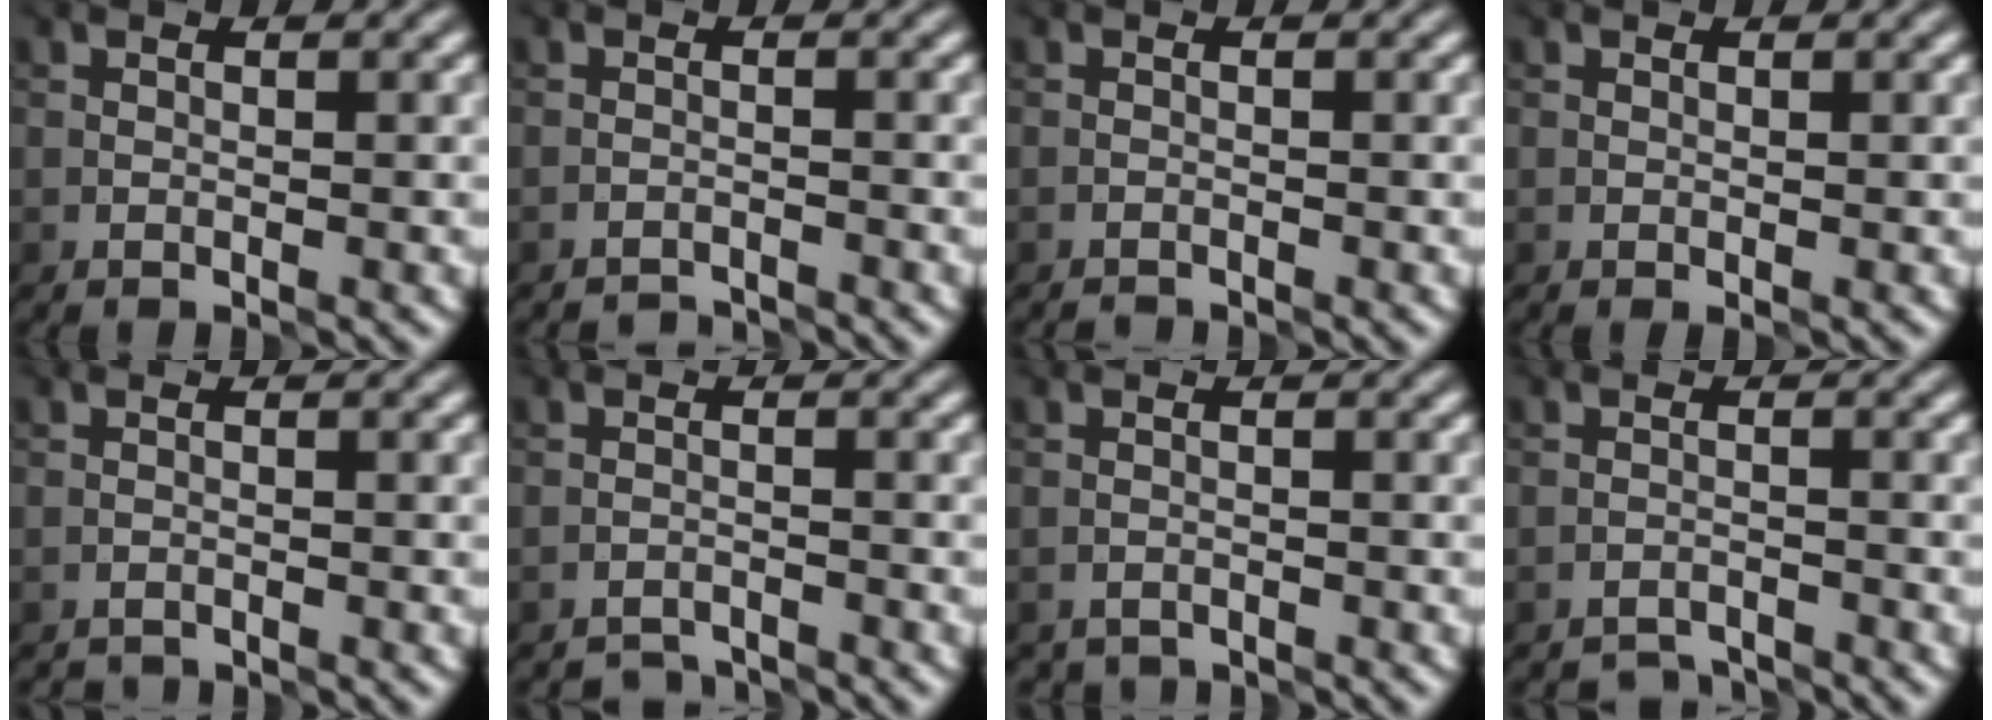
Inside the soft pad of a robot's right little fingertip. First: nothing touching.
{"total": 2.4, "force": [-2.4, 0.1, 0.2], "torque": [0.000, -0.004, -0.048]}
{"total": 1.0, "force": [-1.0, 0.0, -0.1], "torque": [0.001, -0.004, -0.024]}
{"total": 0.0}
{"total": 1.5, "force": [-1.5, 0.1, -0.1], "torque": [0.003, -0.004, -0.033]}
{"total": 3.0, "force": [-2.9, 0.3, 0.2], "torque": [-0.001, -0.004, -0.057]}
{"total": 2.0, "force": [-1.9, 0.4, -0.1], "torque": [0.005, -0.008, -0.040]}
{"total": 3.0, "force": [-3.0, 0.4, 0.2], "torque": [-0.002, -0.004, -0.058]}